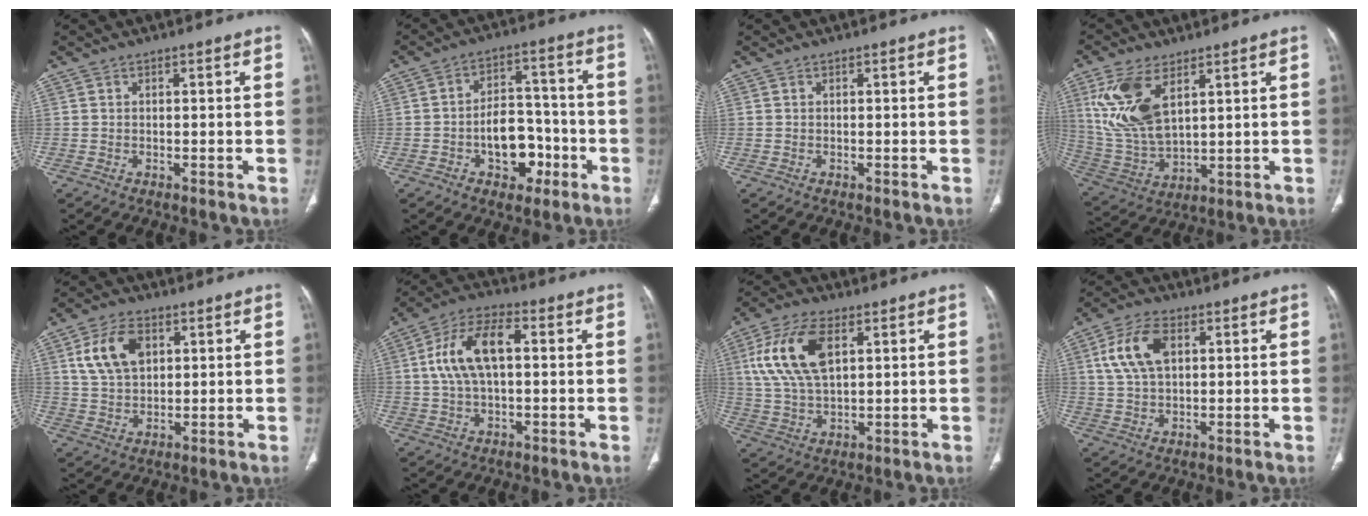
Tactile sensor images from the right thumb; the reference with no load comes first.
{"total": 10.6, "force": [-3.7, 7.1, 6.9], "torque": [-0.070, 0.045, -0.053]}
{"total": 0.0}
{"total": 14.4, "force": [5.9, 7.2, 10.9], "torque": [-0.226, -0.019, 0.133]}
{"total": 9.9, "force": [3.4, 6.3, 6.8], "torque": [-0.116, -0.004, 0.068]}
{"total": 12.0, "force": [1.6, 6.1, 10.2], "torque": [-0.200, 0.026, 0.026]}
{"total": 13.9, "force": [4.4, 7.2, 11.1], "torque": [-0.225, 0.000, 0.089]}
{"total": 9.8, "force": [2.9, 5.7, 7.4], "torque": [-0.143, 0.006, 0.054]}